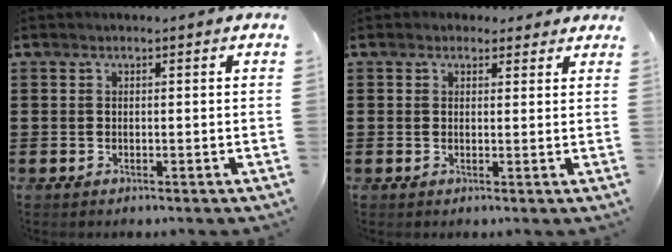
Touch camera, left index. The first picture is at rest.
{"total": 2.1, "force": [1.5, 1.4, 0.2], "torque": [-0.002, 0.006, 0.027]}